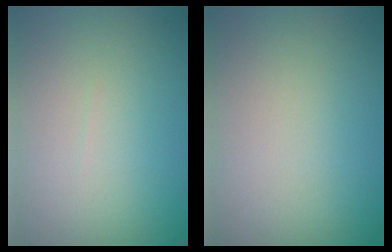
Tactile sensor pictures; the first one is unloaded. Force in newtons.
{"total": 0.0}